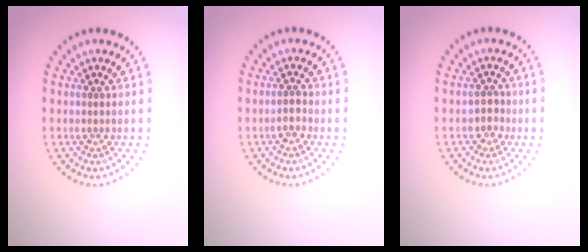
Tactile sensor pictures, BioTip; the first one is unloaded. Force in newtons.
{"total": 1.1, "press": 1.0, "slide": 0.6}
{"total": 1.5, "press": 1.3, "slide": 0.7}